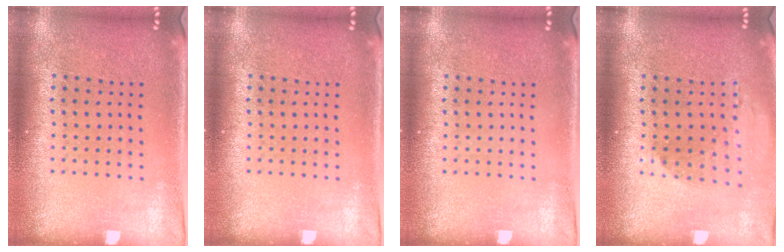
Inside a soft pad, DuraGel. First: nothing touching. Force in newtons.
{"total": 0.0}
{"total": 0.0}
{"total": 1.2, "press": 1.2, "slide": 0.2}